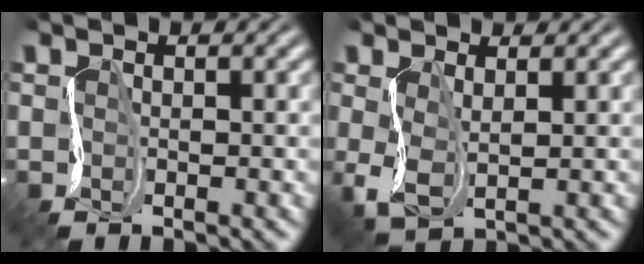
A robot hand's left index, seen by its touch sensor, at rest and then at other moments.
{"total": 1.6, "force": [-0.1, 0.8, 1.4], "torque": [-0.059, -0.004, 0.006]}